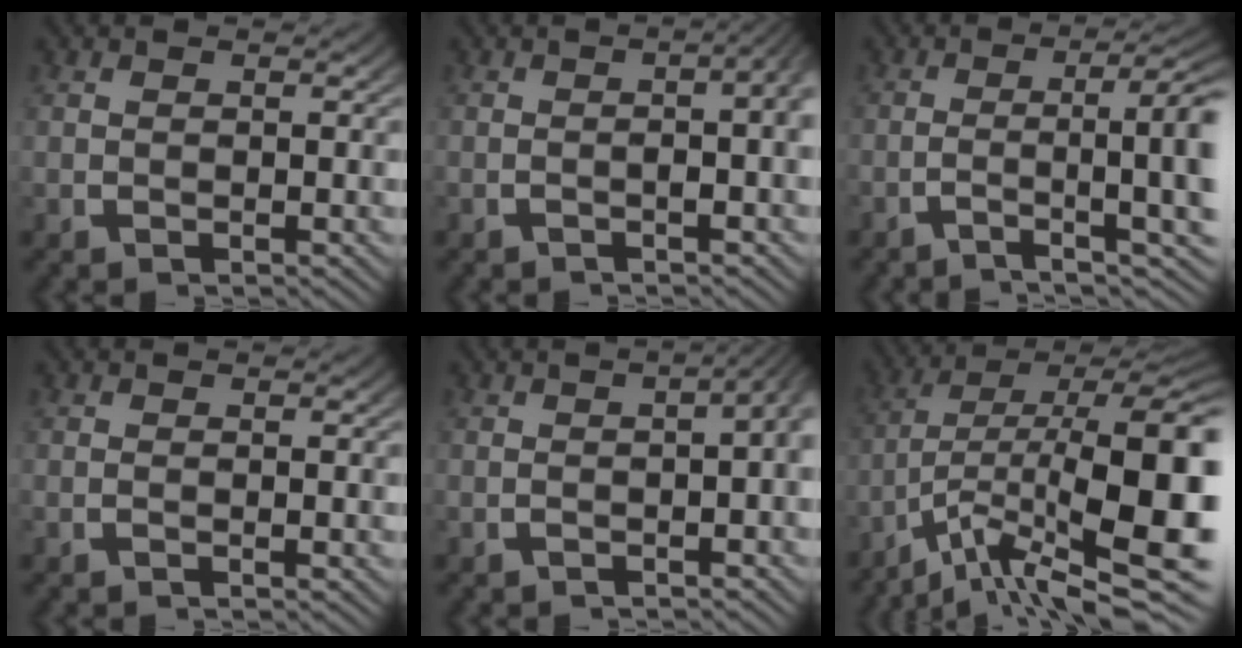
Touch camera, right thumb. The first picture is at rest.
{"total": 5.2, "force": [0.1, 2.4, 4.6], "torque": [-0.045, 0.025, -0.018]}
{"total": 8.3, "force": [-2.5, 2.4, 7.5], "torque": [-0.121, -0.014, -0.034]}
{"total": 0.0}
{"total": 4.2, "force": [-0.2, 2.3, 3.6], "torque": [-0.035, 0.021, -0.020]}
{"total": 14.2, "force": [-4.3, 7.0, 11.6], "torque": [-0.180, -0.044, -0.046]}